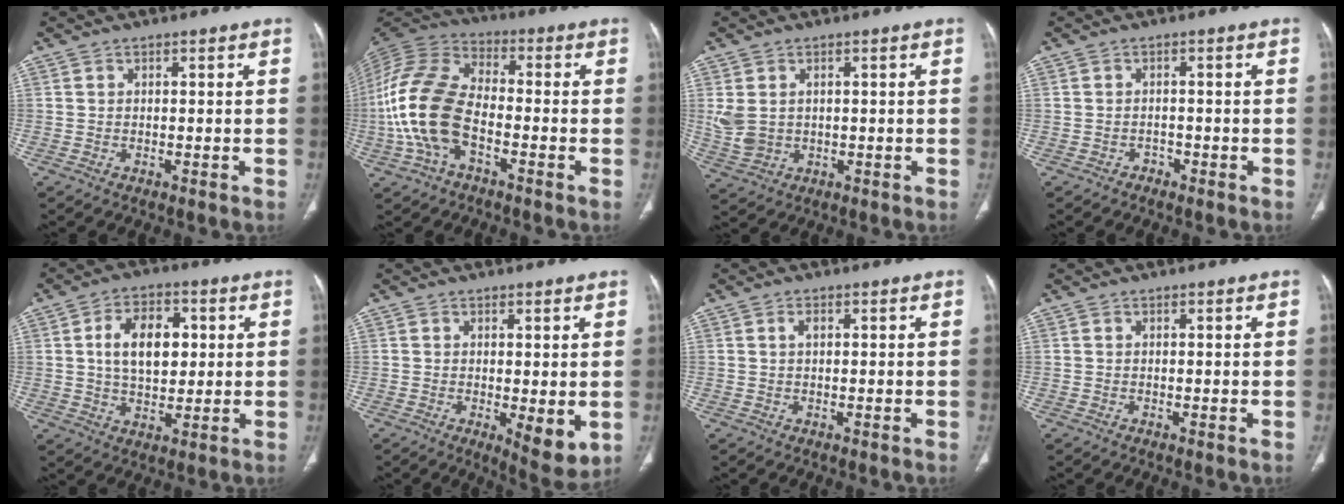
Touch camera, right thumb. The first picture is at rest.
{"total": 16.4, "force": [-4.1, 9.1, 13.0], "torque": [-0.283, 0.031, -0.081]}
{"total": 5.4, "force": [0.9, 4.1, 3.5], "torque": [-0.077, -0.002, 0.033]}
{"total": 1.2, "force": [-0.9, 0.8, 0.1], "torque": [-0.001, 0.005, -0.019]}
{"total": 11.4, "force": [2.2, 7.1, 8.6], "torque": [-0.119, 0.001, 0.038]}
{"total": 6.2, "force": [-0.7, 2.2, 5.8], "torque": [-0.079, -0.021, -0.004]}
{"total": 1.5, "force": [0.5, 0.8, 1.2], "torque": [-0.024, 0.004, 0.010]}
{"total": 0.0}